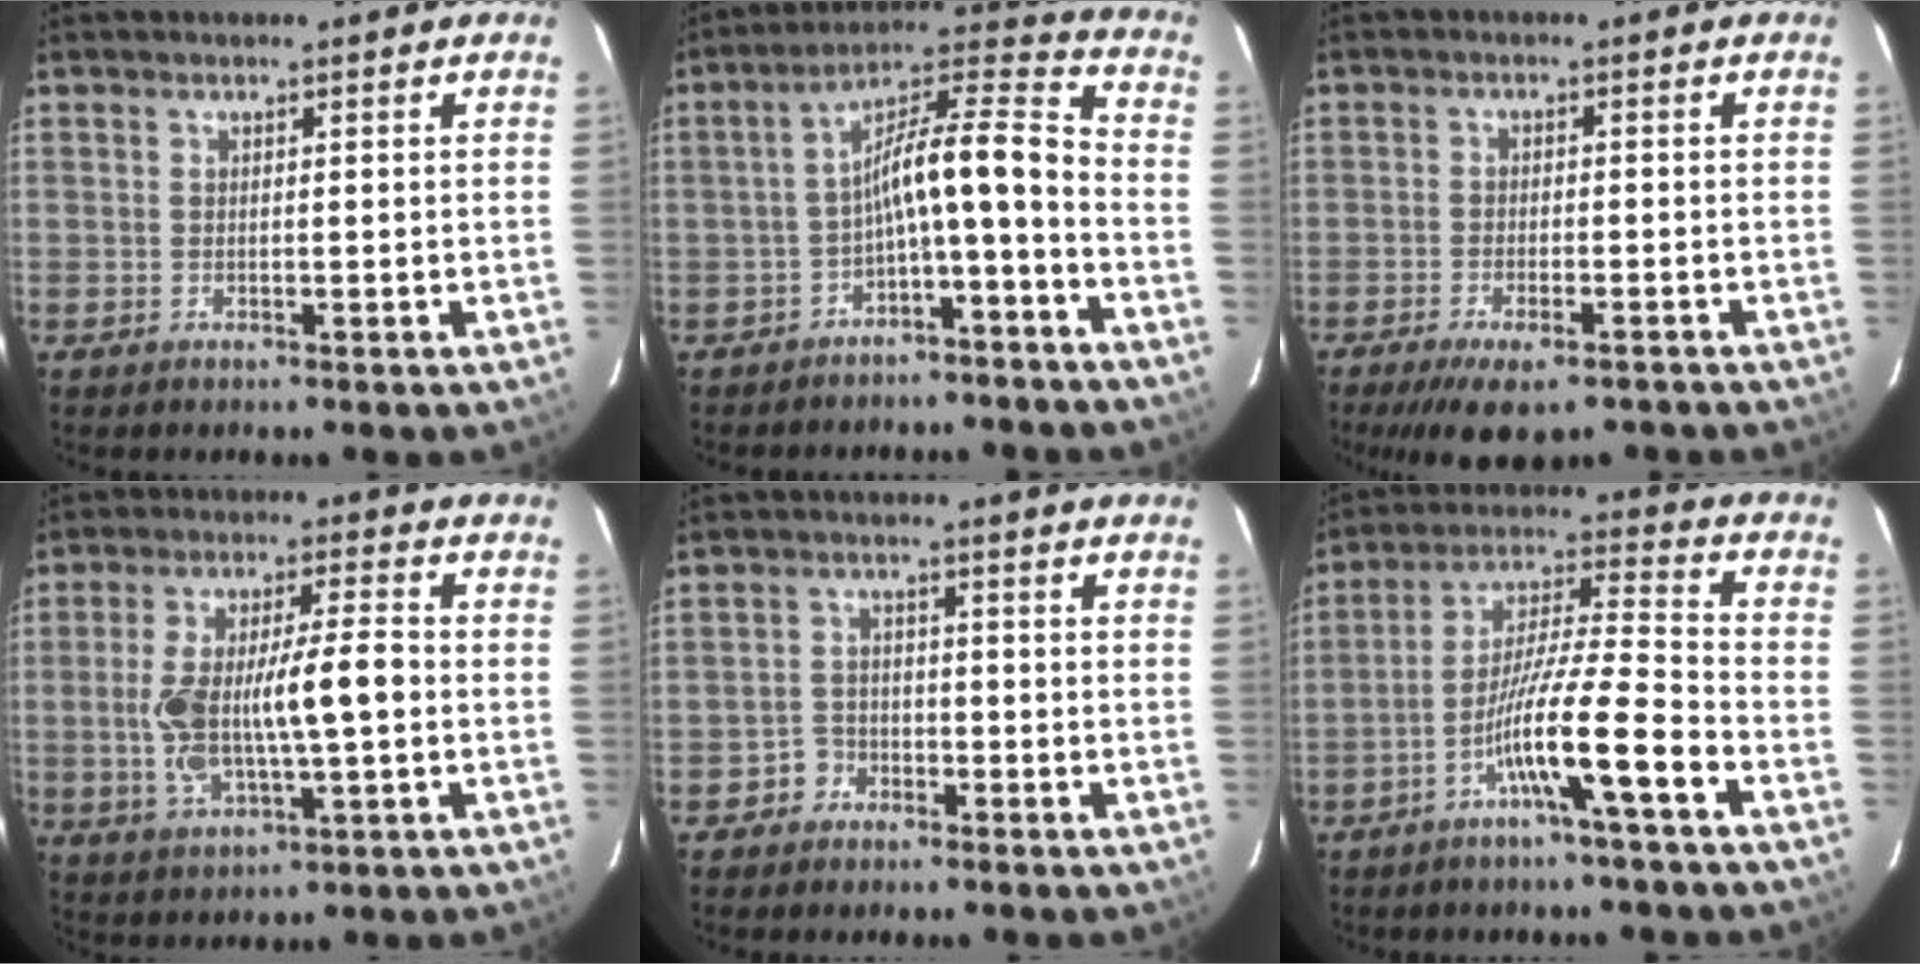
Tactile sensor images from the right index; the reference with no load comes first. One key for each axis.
{"total": 10.7, "fx": -3.9, "fy": 1.0, "fz": 9.9, "tx": -0.156, "ty": 0.042, "tz": -0.063}
{"total": 8.8, "fx": -6.7, "fy": 2.7, "fz": 5.0, "tx": -0.074, "ty": -0.009, "tz": -0.102}
{"total": 12.5, "fx": -1.1, "fy": 2.9, "fz": 12.1, "tx": -0.233, "ty": 0.016, "tz": -0.012}
{"total": 3.0, "fx": -1.9, "fy": 2.4, "fz": 0.4, "tx": -0.009, "ty": 0.011, "tz": -0.039}
{"total": 11.6, "fx": -5.9, "fy": -0.7, "fz": 9.9, "tx": -0.182, "ty": 0.008, "tz": -0.109}